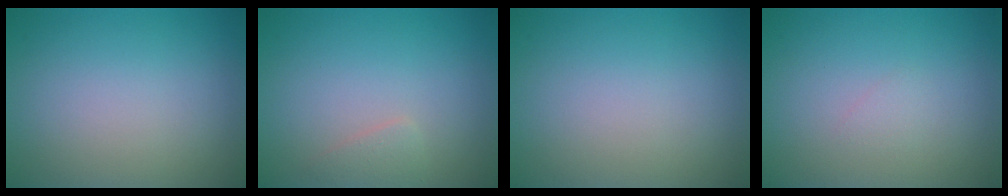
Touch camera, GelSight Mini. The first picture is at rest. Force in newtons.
{"total": 1.0, "press": 1.0, "slide": 0.1}
{"total": 0.0}
{"total": 0.6, "press": 0.6, "slide": 0.1}